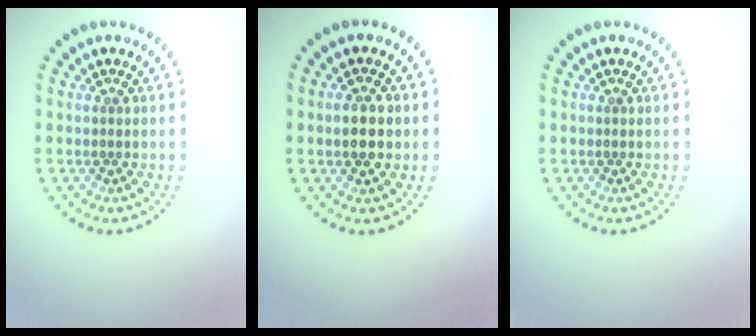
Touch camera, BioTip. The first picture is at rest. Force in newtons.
{"total": 2.9, "press": 2.9, "slide": 0.2}
{"total": 0.0}